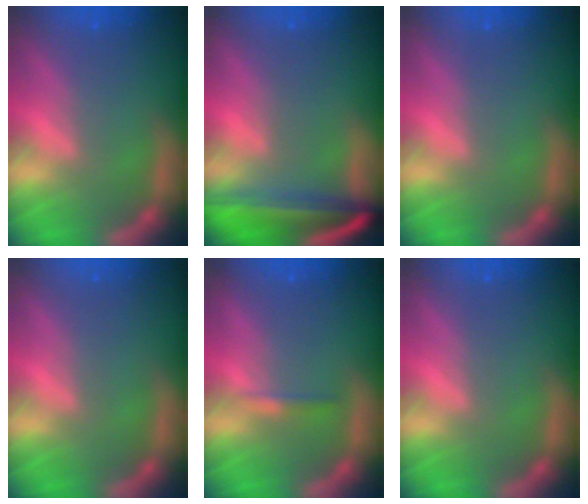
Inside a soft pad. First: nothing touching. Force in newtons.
{"total": 10.0}
{"total": 0.0}
{"total": 0.0}
{"total": 0.9}
{"total": 0.0}